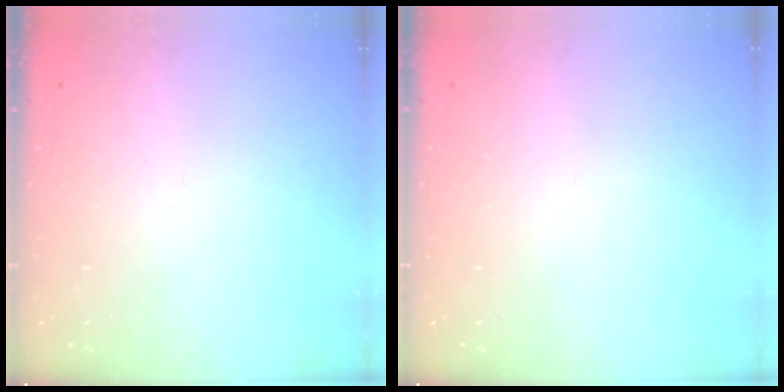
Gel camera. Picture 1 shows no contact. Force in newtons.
{"total": 0.0}